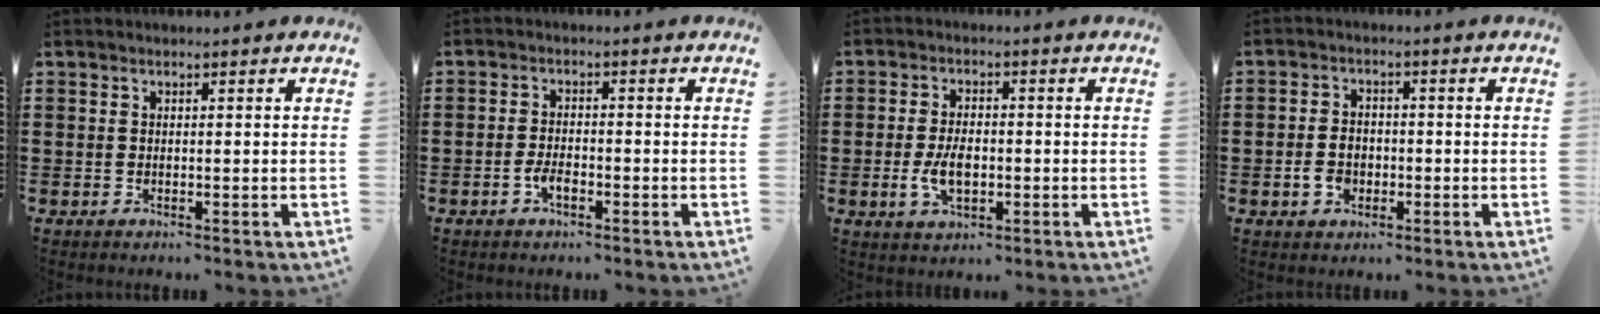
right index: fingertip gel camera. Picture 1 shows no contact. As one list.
[{"total": 2.8, "force": [-1.4, 1.1, 2.1], "torque": [-0.046, 0.000, -0.028]}, {"total": 5.9, "force": [-1.1, 3.3, 4.8], "torque": [-0.098, -0.005, -0.023]}, {"total": 3.9, "force": [-1.2, 2.8, 2.3], "torque": [-0.055, -0.001, -0.024]}]